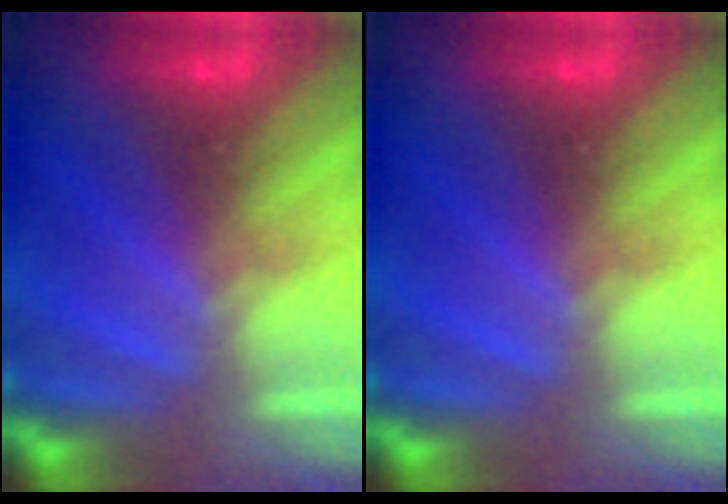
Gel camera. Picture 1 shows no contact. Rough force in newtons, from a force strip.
{"total": 0.0}